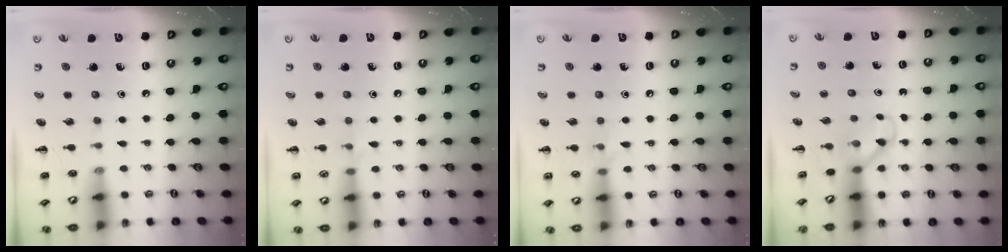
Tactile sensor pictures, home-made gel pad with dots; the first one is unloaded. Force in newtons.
{"total": 4.1, "press": 3.9, "slide": 1.5}
{"total": 5.7, "press": 5.4, "slide": 1.5}
{"total": 3.5, "press": 3.3, "slide": 1.0}